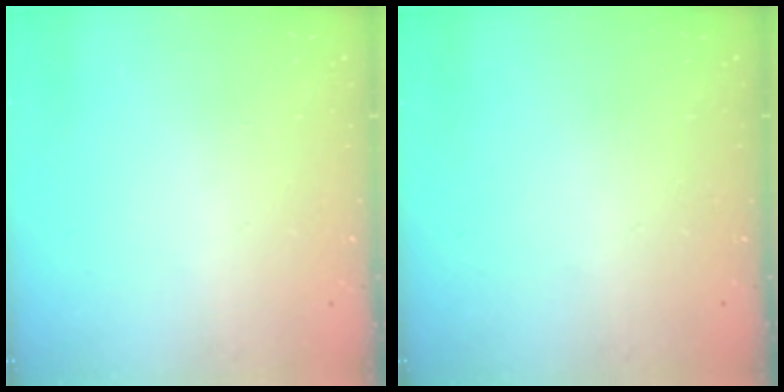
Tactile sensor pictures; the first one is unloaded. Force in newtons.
{"total": 0.0}